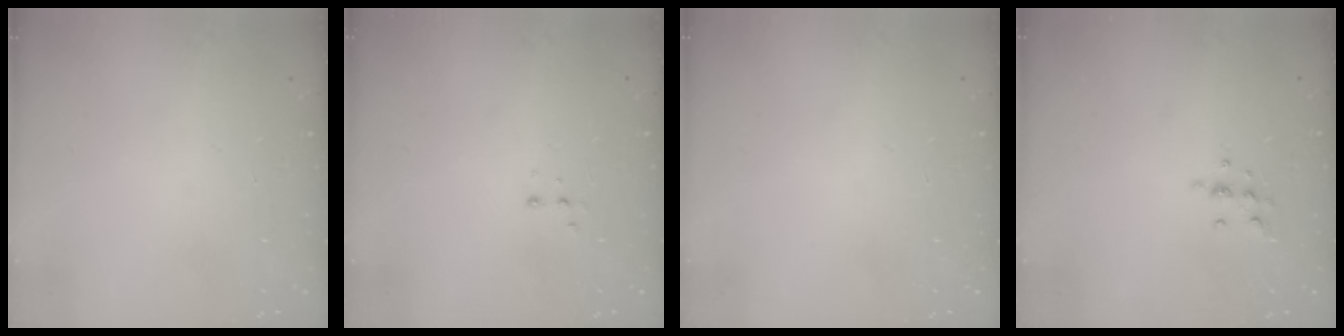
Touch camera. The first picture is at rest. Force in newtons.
{"total": 3.3, "press": 3.2, "slide": 0.7}
{"total": 0.0}
{"total": 7.0, "press": 6.9, "slide": 0.7}